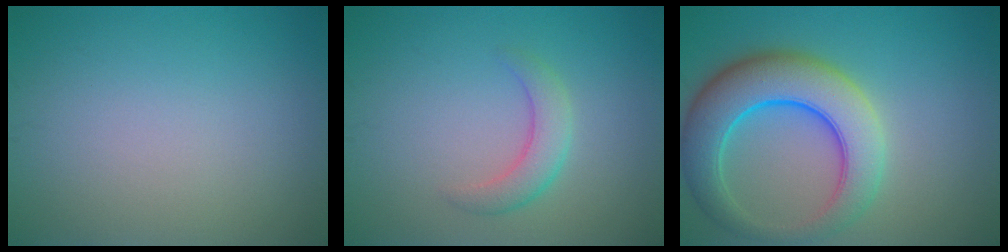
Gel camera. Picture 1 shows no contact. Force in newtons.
{"total": 2.6, "press": 2.6, "slide": 0.3}
{"total": 8.3, "press": 8.3, "slide": 0.4}